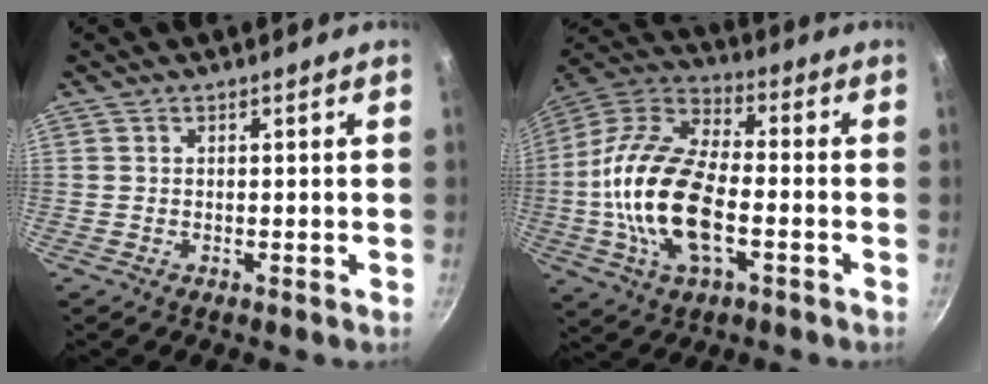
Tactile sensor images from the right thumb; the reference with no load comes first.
{"total": 20.8, "force": [-3.5, 10.5, 17.6], "torque": [-0.359, 0.024, -0.066]}